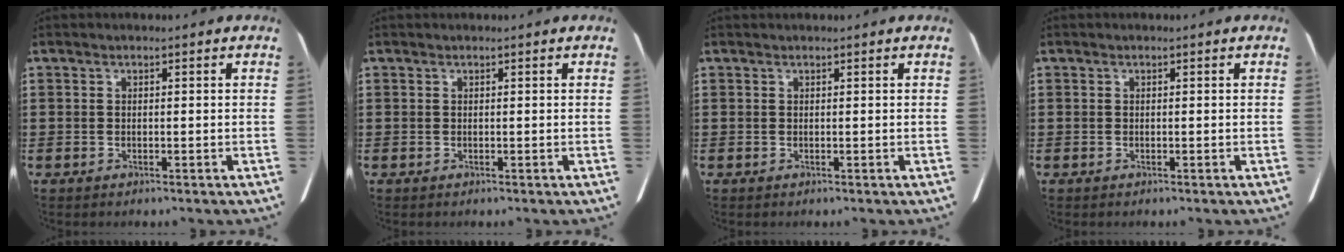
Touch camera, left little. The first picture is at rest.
{"total": 0.0}
{"total": 0.0}
{"total": 0.0}